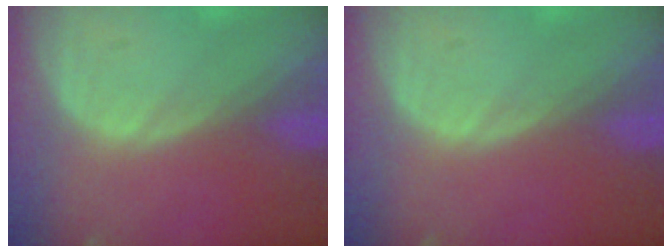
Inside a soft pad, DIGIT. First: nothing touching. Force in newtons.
{"total": 0.0}